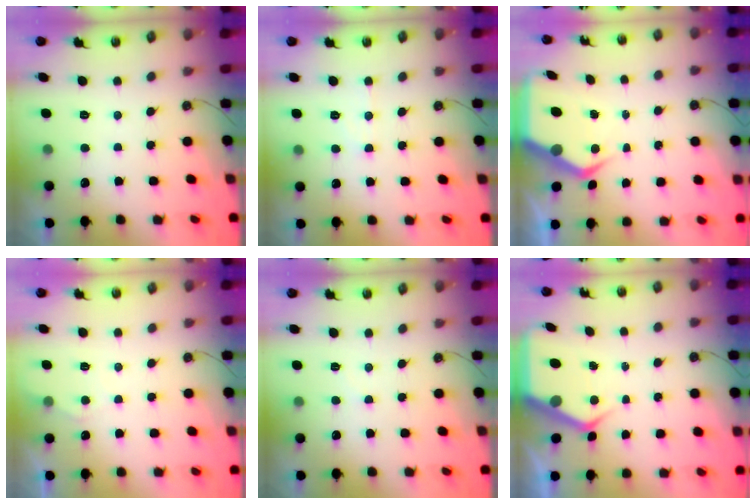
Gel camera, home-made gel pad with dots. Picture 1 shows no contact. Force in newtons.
{"total": 6.0, "press": 6.0, "slide": 0.4}
{"total": 7.1, "press": 7.1, "slide": 0.9}
{"total": 3.9, "press": 3.8, "slide": 0.5}
{"total": 3.2, "press": 3.1, "slide": 0.4}
{"total": 5.4, "press": 5.4, "slide": 0.3}